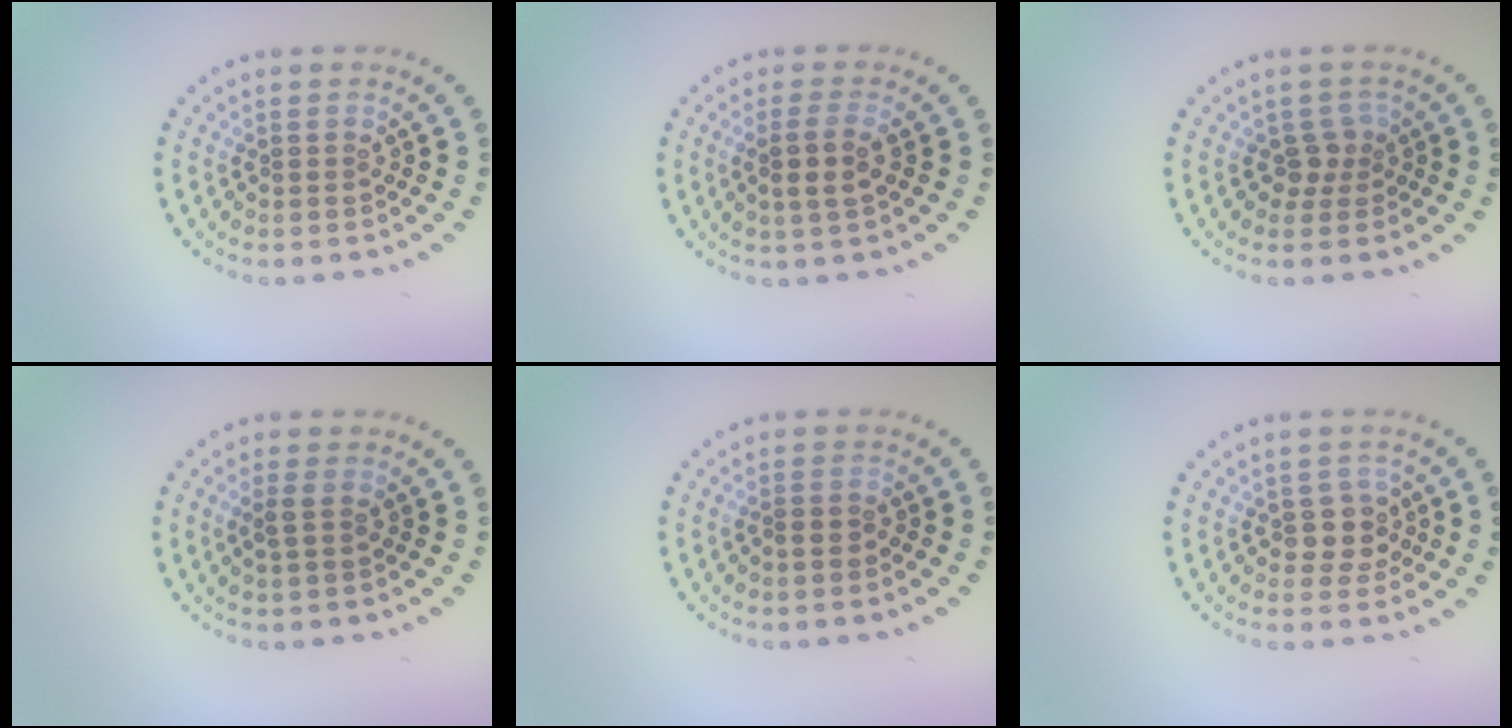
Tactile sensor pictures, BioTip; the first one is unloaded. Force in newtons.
{"total": 2.1, "press": 2.0, "slide": 0.8}
{"total": 1.9, "press": 1.4, "slide": 1.2}
{"total": 0.9, "press": 0.8, "slide": 0.4}
{"total": 0.6, "press": 0.5, "slide": 0.3}
{"total": 2.4, "press": 2.1, "slide": 1.1}